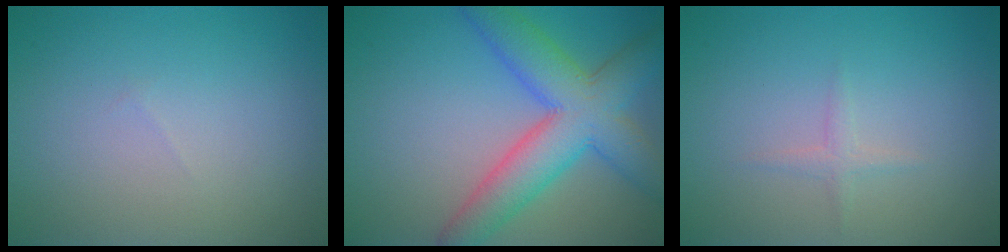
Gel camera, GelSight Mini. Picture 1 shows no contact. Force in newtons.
{"total": 7.9, "press": 7.9, "slide": 0.5}
{"total": 0.9, "press": 0.9, "slide": 0.0}